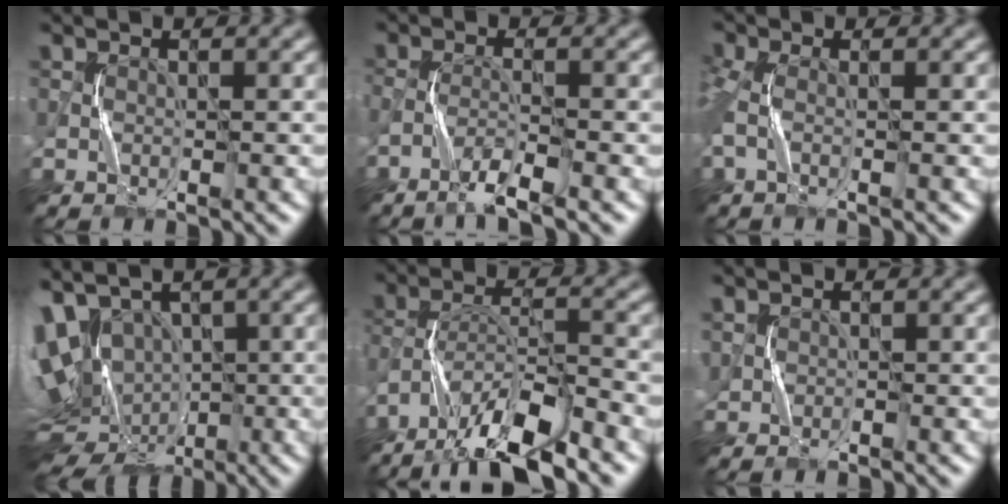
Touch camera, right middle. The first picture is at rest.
{"total": 3.0, "force": [-2.1, 0.2, 2.2], "torque": [-0.047, 0.003, -0.050]}
{"total": 3.0, "force": [-0.3, 1.3, 2.7], "torque": [-0.066, 0.003, -0.014]}
{"total": 13.2, "force": [-2.4, 9.5, 8.8], "torque": [-0.163, -0.002, -0.003]}
{"total": 10.3, "force": [-8.0, 2.1, 6.1], "torque": [-0.110, 0.007, -0.142]}
{"total": 0.5, "force": [-0.2, 0.4, 0.2], "torque": [-0.003, 0.001, -0.003]}